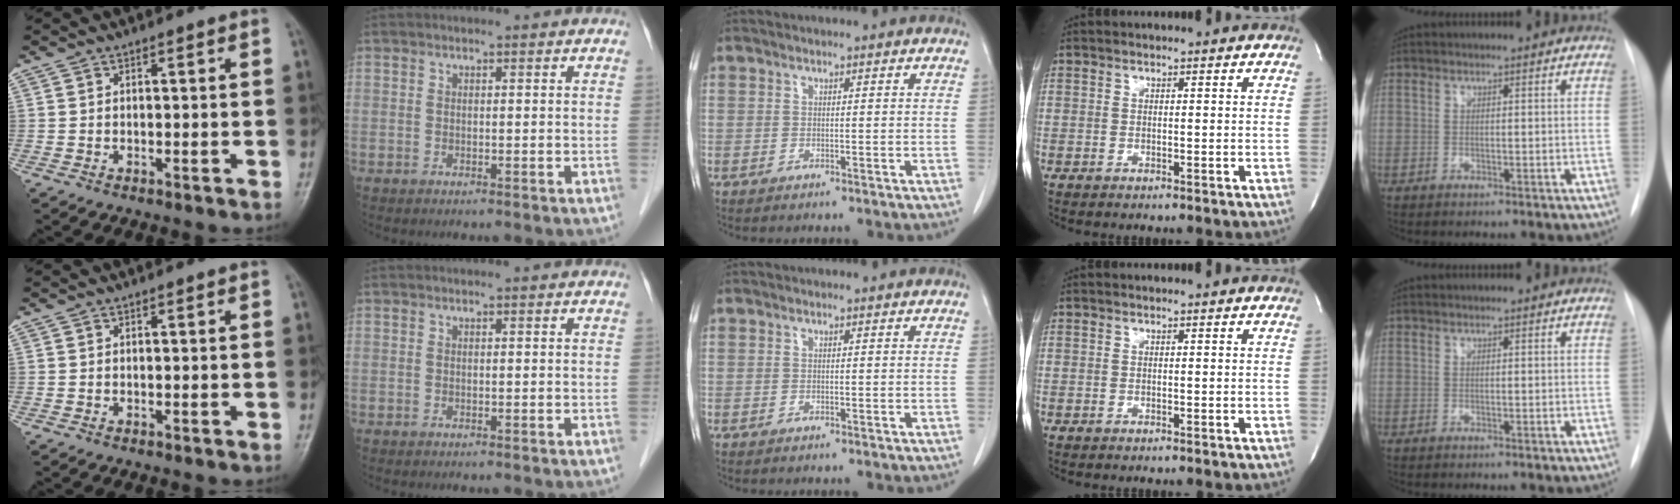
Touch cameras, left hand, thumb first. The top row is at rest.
{}